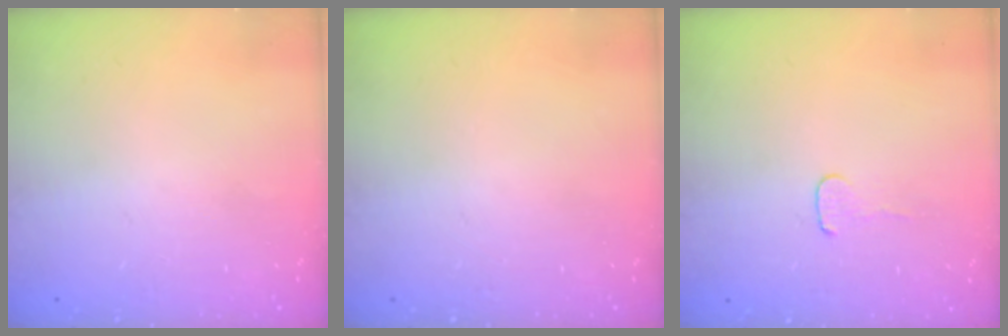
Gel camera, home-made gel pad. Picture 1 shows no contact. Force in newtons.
{"total": 0.0}
{"total": 4.1, "press": 4.1, "slide": 0.4}